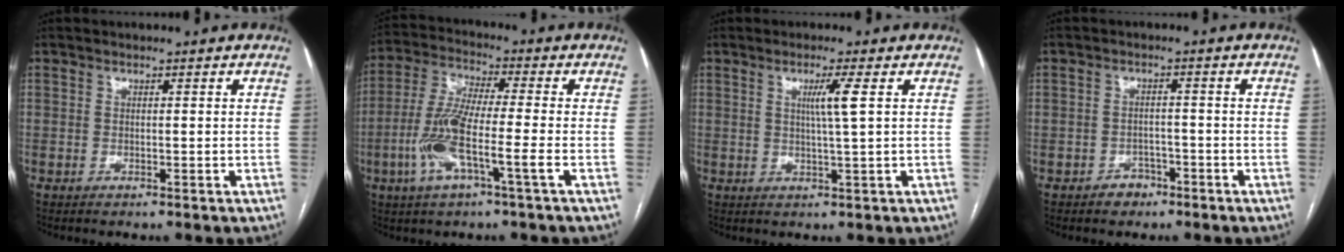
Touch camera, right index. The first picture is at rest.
{"total": 10.7, "force": [-3.4, 1.0, 10.1], "torque": [-0.217, 0.003, -0.070]}
{"total": 3.7, "force": [1.0, -0.9, 3.5], "torque": [-0.064, -0.003, 0.018]}
{"total": 2.9, "force": [-1.9, 2.1, 0.6], "torque": [-0.004, 0.009, -0.026]}